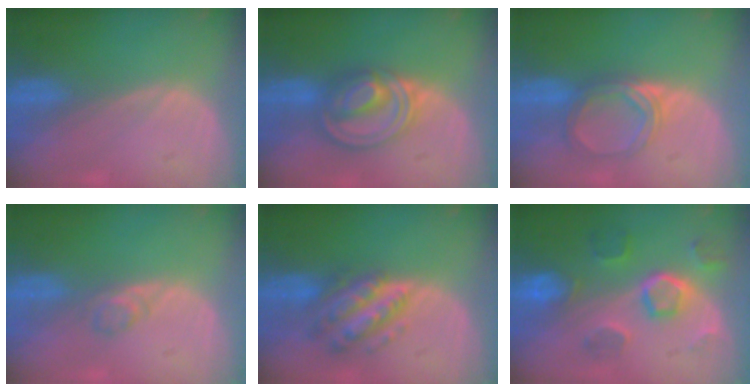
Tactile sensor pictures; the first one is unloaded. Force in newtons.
{"total": 7.9, "press": 6.8, "slide": 3.9}
{"total": 5.2, "press": 4.8, "slide": 1.9}
{"total": 1.6, "press": 1.6, "slide": 0.2}
{"total": 6.7, "press": 6.6, "slide": 0.3}
{"total": 8.6, "press": 7.7, "slide": 3.9}